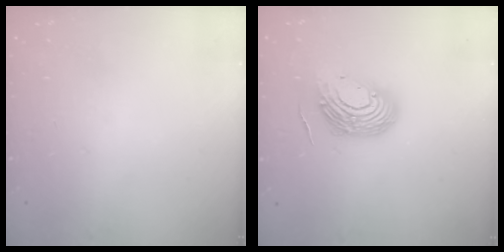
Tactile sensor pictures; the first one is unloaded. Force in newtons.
{"total": 12.6, "press": 12.5, "slide": 1.7}